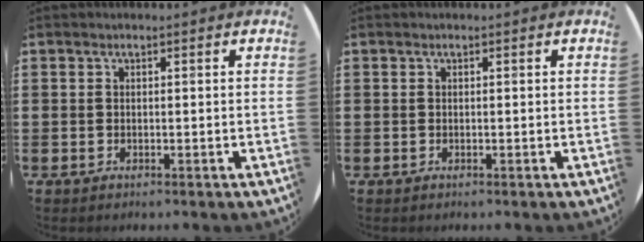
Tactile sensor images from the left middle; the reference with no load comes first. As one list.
[{"total": 0.0}]